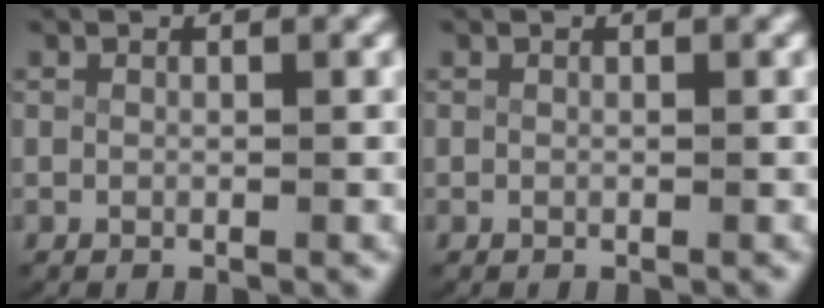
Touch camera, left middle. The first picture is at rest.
{"total": 0.0}